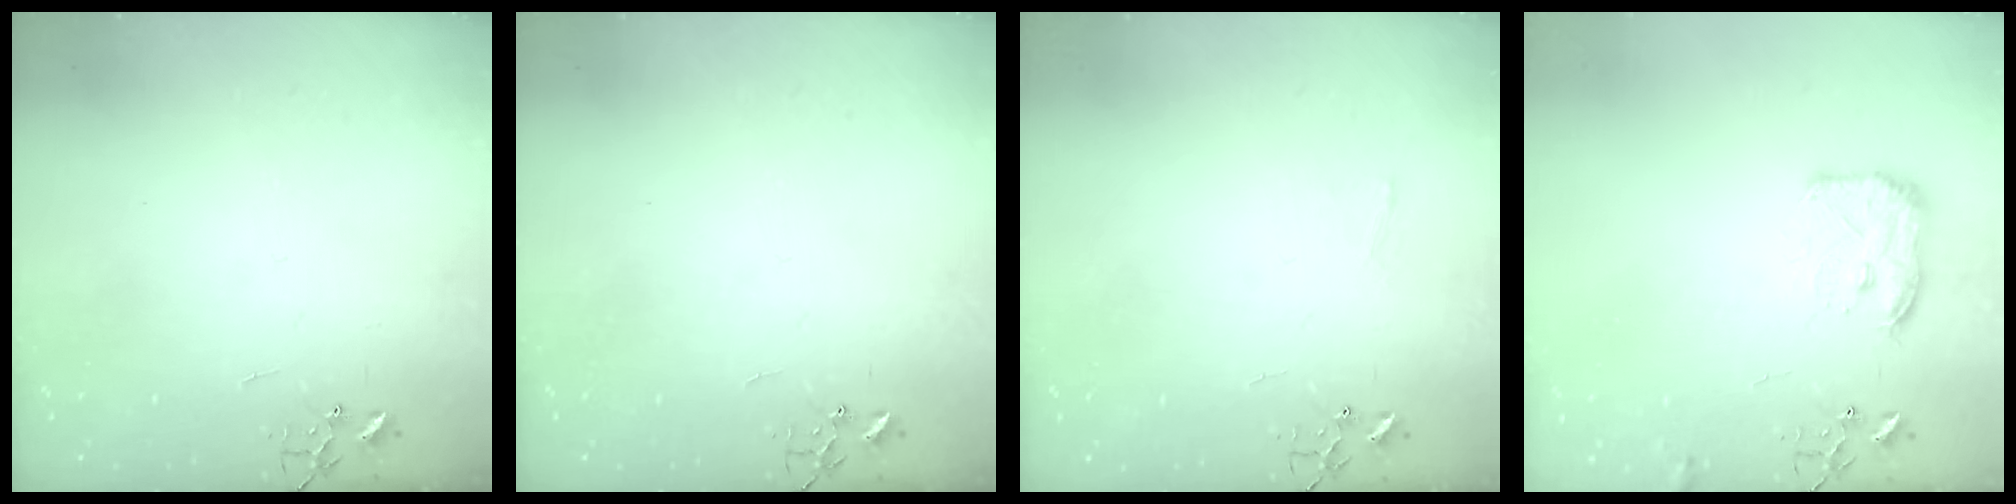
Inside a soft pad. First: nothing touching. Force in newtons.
{"total": 0.0}
{"total": 4.8, "press": 4.8, "slide": 0.6}
{"total": 11.8, "press": 11.8, "slide": 0.6}